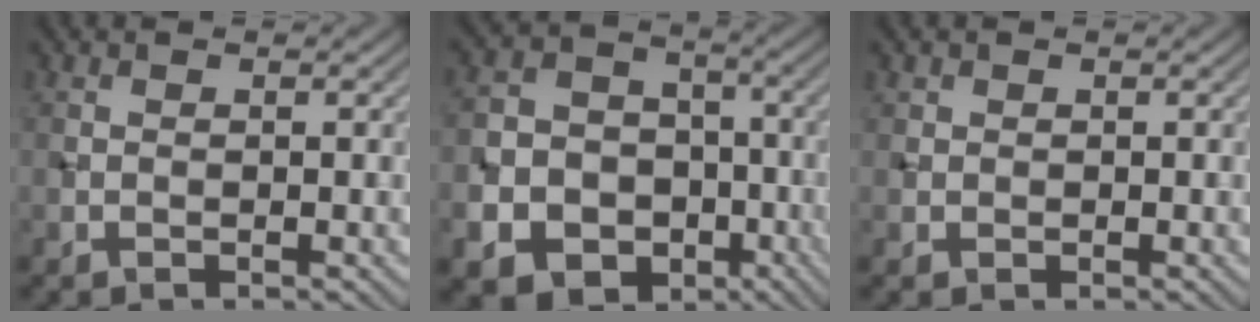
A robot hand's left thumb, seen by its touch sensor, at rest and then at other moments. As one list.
[{"total": 14.9, "force": [-6.2, 12.6, 5.0], "torque": [-0.138, -0.046, -0.114]}, {"total": 1.3, "force": [0.3, 1.2, 0.1], "torque": [0.001, -0.005, 0.005]}]